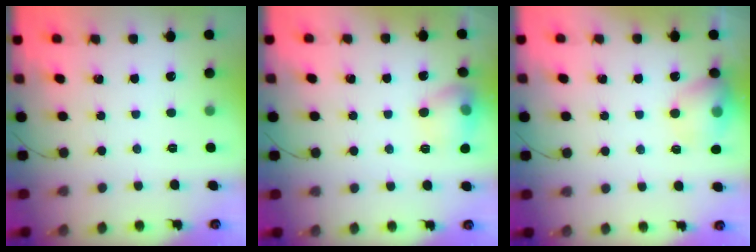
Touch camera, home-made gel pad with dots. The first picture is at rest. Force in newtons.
{"total": 11.2, "press": 11.2, "slide": 0.8}
{"total": 12.0, "press": 11.8, "slide": 1.6}